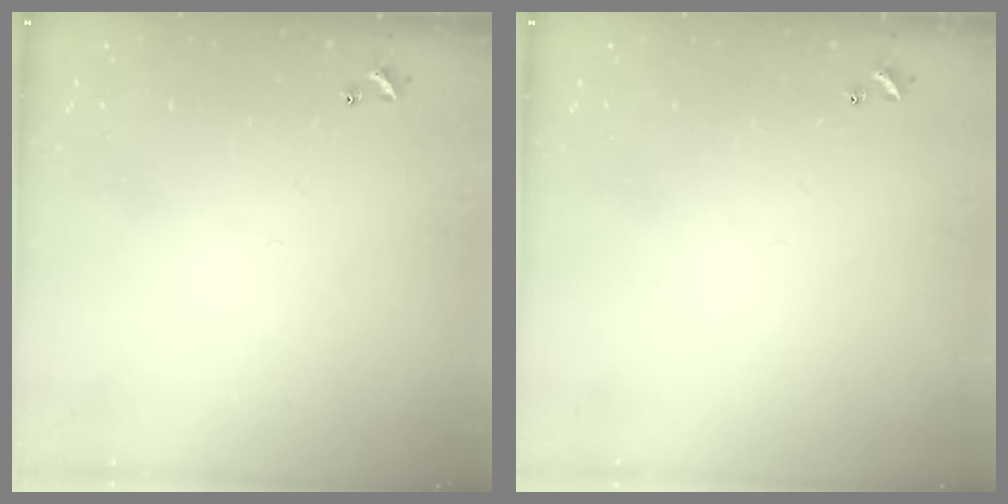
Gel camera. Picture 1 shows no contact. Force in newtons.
{"total": 0.0}